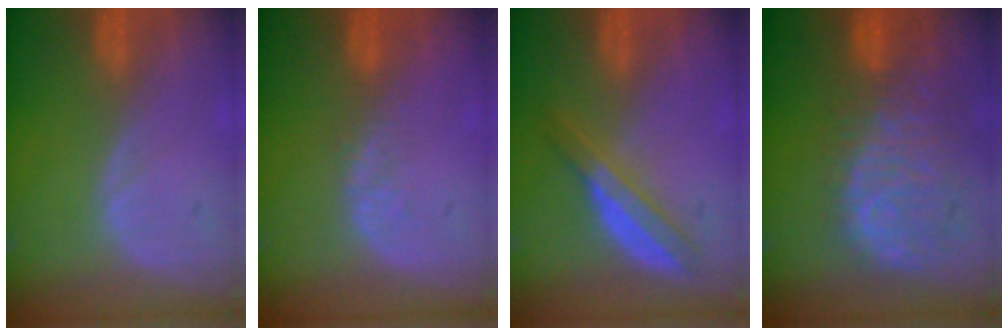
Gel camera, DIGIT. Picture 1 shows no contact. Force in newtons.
{"total": 2.5, "press": 1.9, "slide": 1.7}
{"total": 5.8, "press": 5.2, "slide": 2.6}
{"total": 11.5, "press": 9.8, "slide": 5.9}